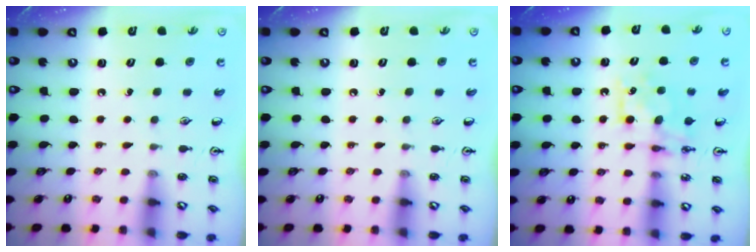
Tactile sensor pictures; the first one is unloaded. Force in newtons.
{"total": 0.0}
{"total": 8.1, "press": 8.1, "slide": 0.4}